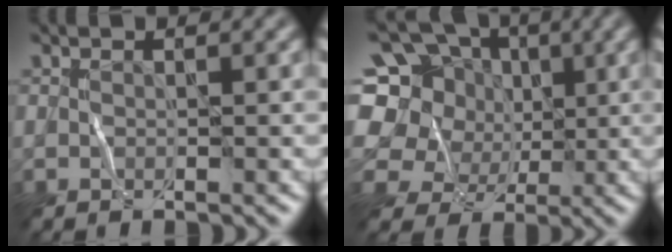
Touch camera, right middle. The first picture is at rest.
{"total": 13.5, "force": [1.9, 12.1, 5.5], "torque": [-0.154, 0.047, 0.011]}